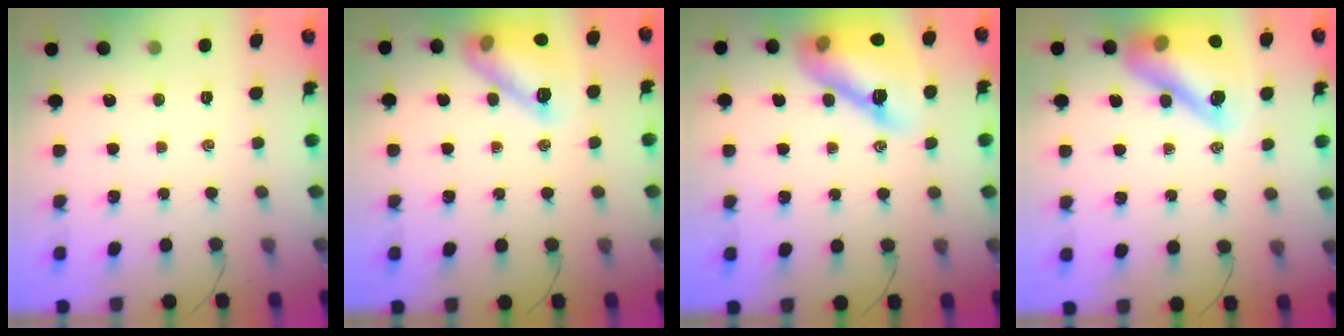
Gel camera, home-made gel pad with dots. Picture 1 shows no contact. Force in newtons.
{"total": 13.0, "press": 13.0, "slide": 0.7}
{"total": 15.4, "press": 14.9, "slide": 3.6}
{"total": 18.0, "press": 17.4, "slide": 4.6}